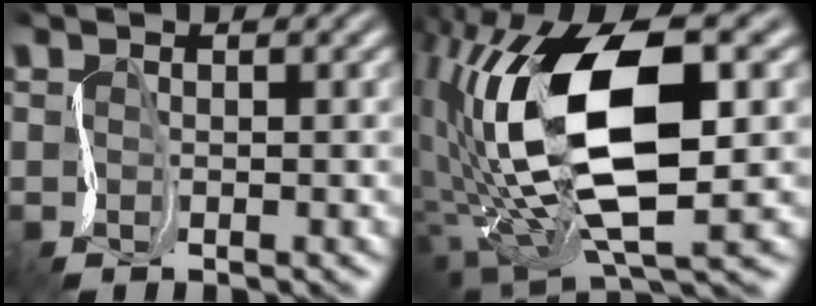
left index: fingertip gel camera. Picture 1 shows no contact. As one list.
[{"total": 13.5, "force": [0.7, 6.4, 11.9], "torque": [-0.259, 0.005, 0.015]}]